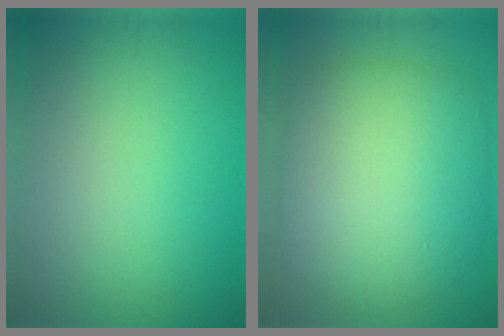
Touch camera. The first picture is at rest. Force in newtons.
{"total": 9.2, "press": 9.1, "slide": 0.4}